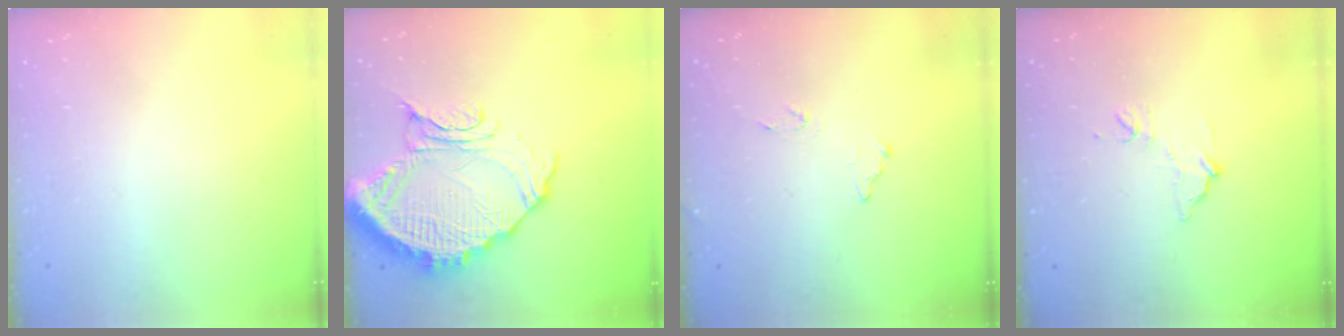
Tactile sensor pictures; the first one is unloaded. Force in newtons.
{"total": 16.5, "press": 16.4, "slide": 1.3}
{"total": 7.8, "press": 7.8, "slide": 0.5}
{"total": 8.8, "press": 8.7, "slide": 0.4}